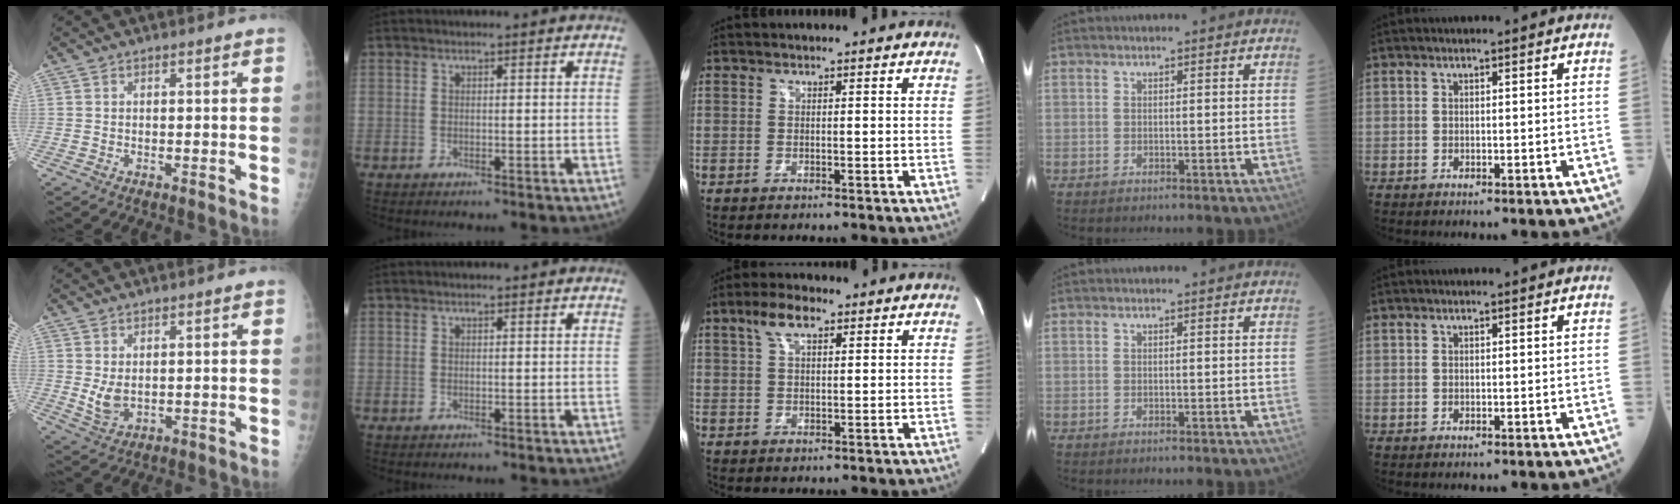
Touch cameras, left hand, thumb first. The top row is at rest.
{"thumb": {"total": 4.1, "force": [0.9, 2.8, 2.9], "torque": [-0.046, -0.016, 0.027]}, "middle": {"total": 4.8, "force": [2.7, 1.9, 3.6], "torque": [-0.077, 0.016, 0.052]}}